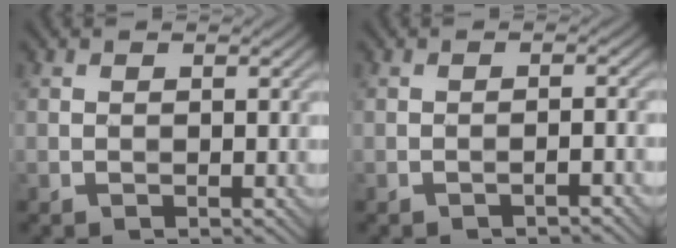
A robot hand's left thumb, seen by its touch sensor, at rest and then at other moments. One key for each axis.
{"total": 1.3, "fx": -1.0, "fy": 0.0, "fz": 0.9, "tx": -0.013, "ty": 0.008, "tz": -0.020}